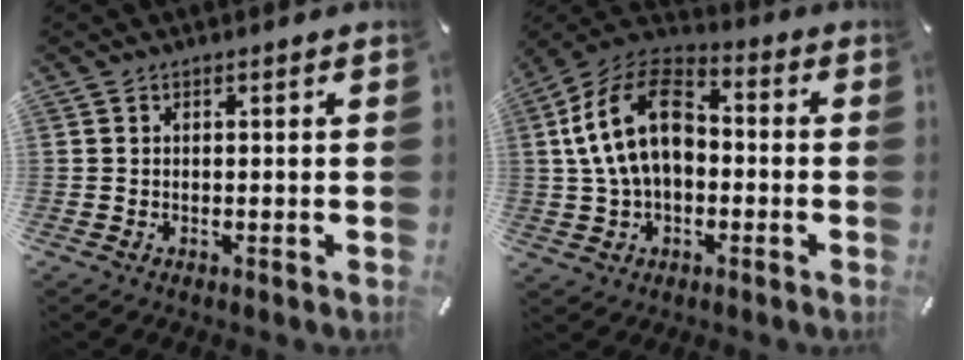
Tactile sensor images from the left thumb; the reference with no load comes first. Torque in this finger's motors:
{"motor_torque": [1.19, 2.70, 1.19, -0.74, 0.70]}